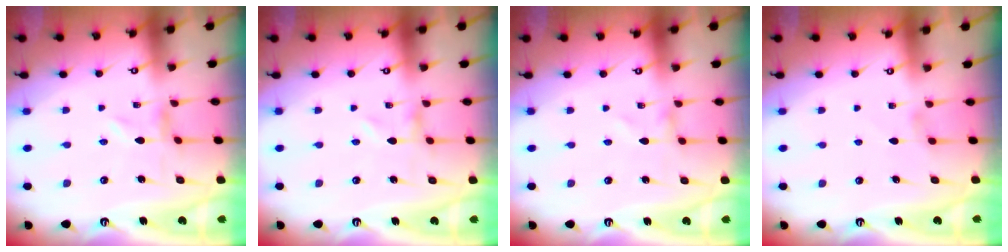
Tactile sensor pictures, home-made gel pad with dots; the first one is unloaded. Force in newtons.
{"total": 0.0}
{"total": 0.0}
{"total": 2.7, "press": 2.7, "slide": 0.3}